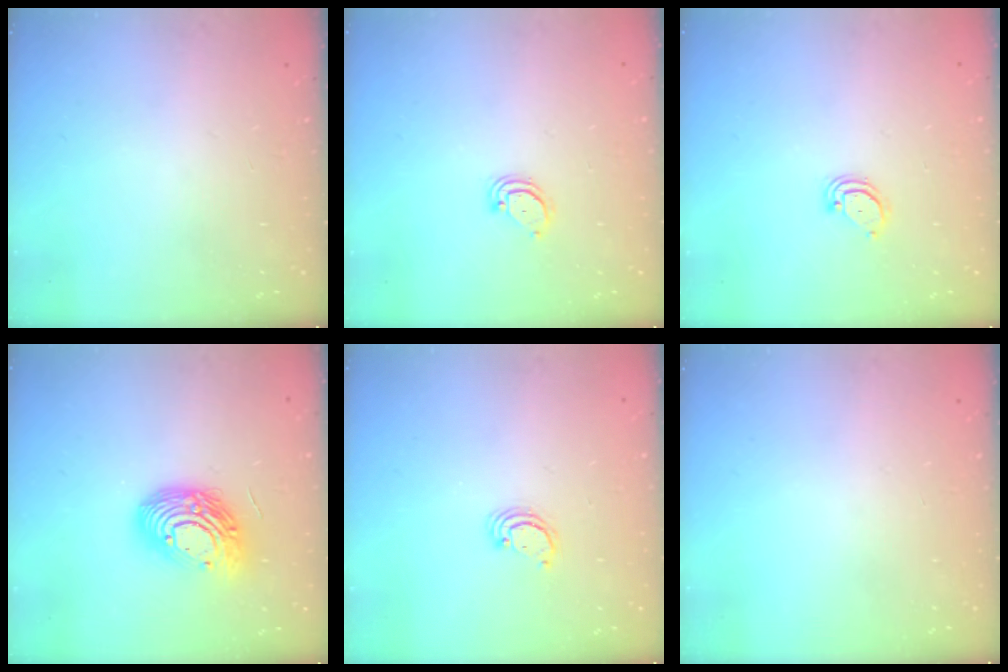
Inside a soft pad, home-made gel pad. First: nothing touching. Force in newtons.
{"total": 3.0, "press": 3.0, "slide": 0.2}
{"total": 3.0, "press": 3.0, "slide": 0.2}
{"total": 14.7, "press": 14.6, "slide": 1.0}
{"total": 2.6, "press": 2.6, "slide": 0.3}
{"total": 0.0}